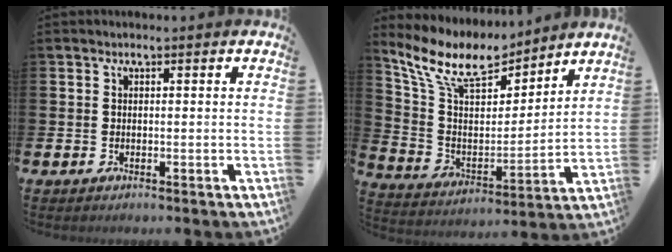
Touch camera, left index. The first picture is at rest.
{"total": 9.9, "force": [8.6, 3.4, 3.5], "torque": [-0.107, -0.055, 0.151]}